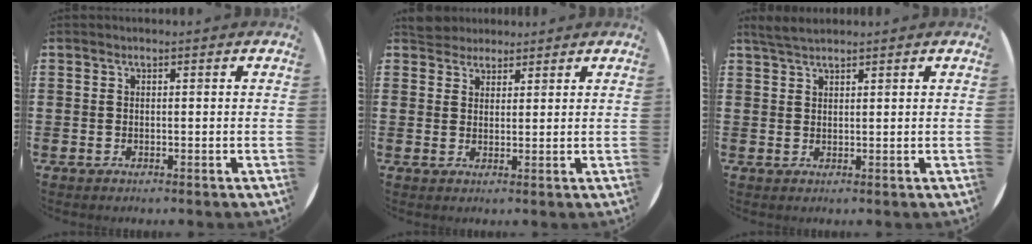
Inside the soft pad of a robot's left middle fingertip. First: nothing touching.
{"total": 3.4, "force": [3.2, 1.1, 0.1], "torque": [-0.003, -0.004, 0.062]}
{"total": 2.5, "force": [2.2, 0.4, 1.0], "torque": [-0.024, 0.004, 0.041]}